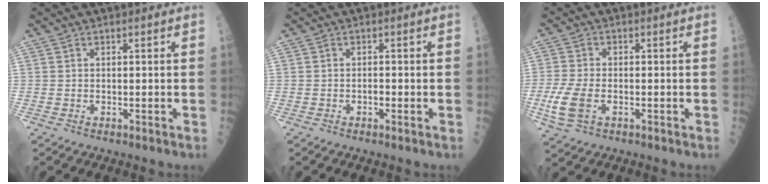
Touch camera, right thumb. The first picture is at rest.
{"total": 1.0, "force": [-0.4, 0.5, 0.8], "torque": [-0.009, 0.002, -0.008]}
{"total": 7.1, "force": [-2.0, 4.0, 5.5], "torque": [-0.129, 0.003, -0.038]}